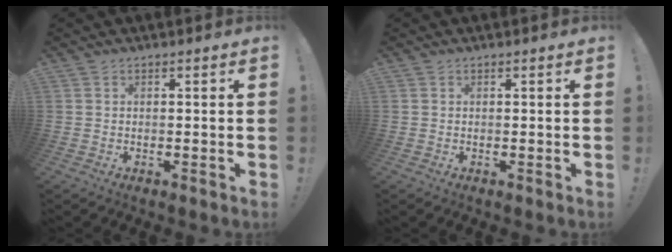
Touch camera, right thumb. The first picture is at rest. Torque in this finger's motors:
{"motor_torque": [0.01, 0.00, -0.07, 0.04, 0.02]}